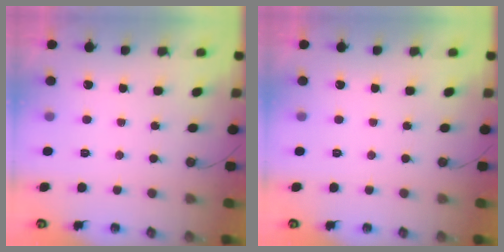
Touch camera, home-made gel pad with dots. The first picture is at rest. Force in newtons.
{"total": 0.0}